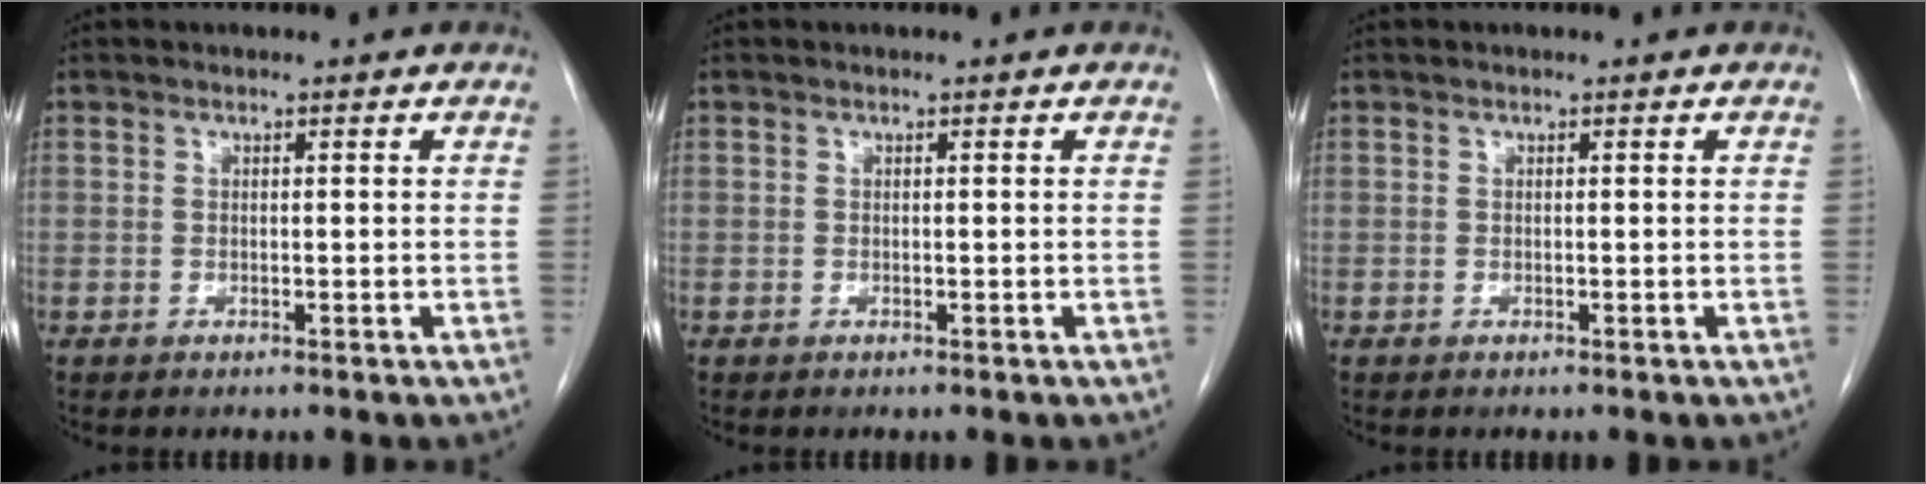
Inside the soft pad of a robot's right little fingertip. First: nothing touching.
{"total": 0.0}
{"total": 0.0}